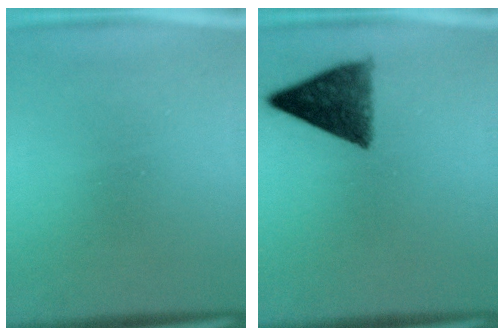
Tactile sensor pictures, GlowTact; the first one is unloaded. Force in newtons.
{"total": 8.8}